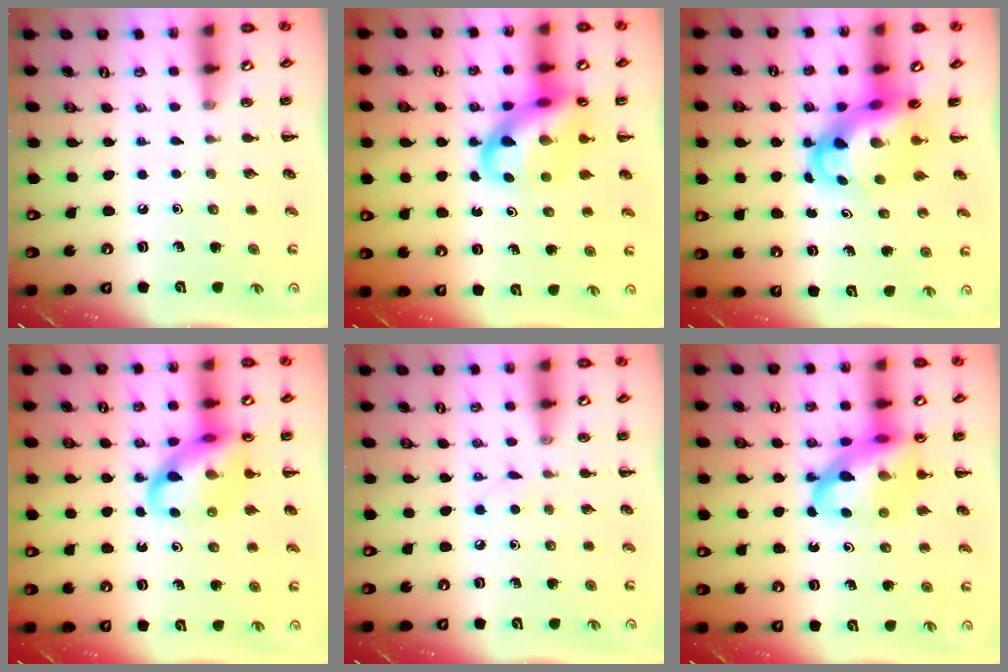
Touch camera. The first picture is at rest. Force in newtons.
{"total": 15.5, "press": 15.0, "slide": 3.8}
{"total": 5.7, "press": 5.5, "slide": 1.5}
{"total": 14.4, "press": 14.2, "slide": 2.3}
{"total": 2.7, "press": 2.6, "slide": 0.9}
{"total": 15.9, "press": 15.4, "slide": 3.8}